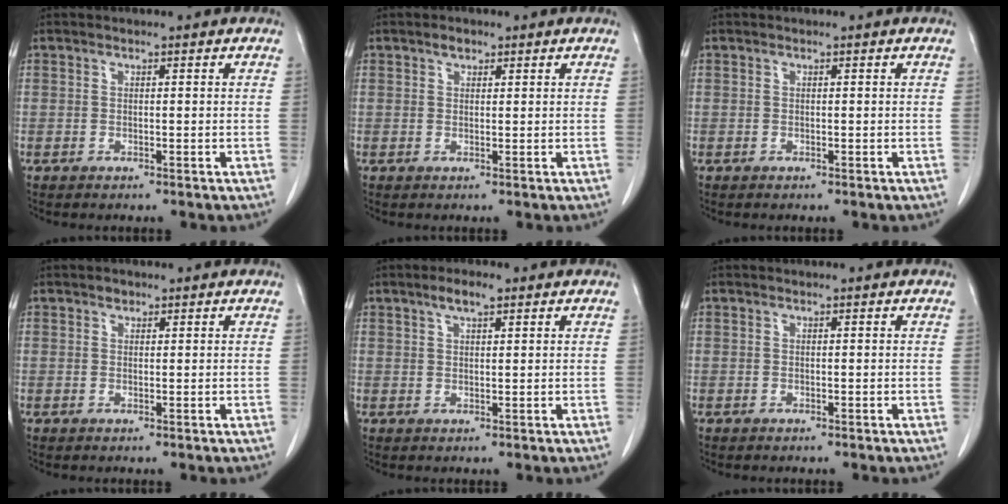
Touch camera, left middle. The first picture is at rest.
{"total": 1.3, "force": [0.8, 0.8, 0.5], "torque": [-0.011, 0.002, 0.013]}
{"total": 0.0}
{"total": 0.8, "force": [0.6, 0.6, 0.2], "torque": [-0.003, -0.002, 0.007]}
{"total": 3.0, "force": [1.9, 0.8, 2.2], "torque": [-0.044, 0.007, 0.035]}
{"total": 0.0}